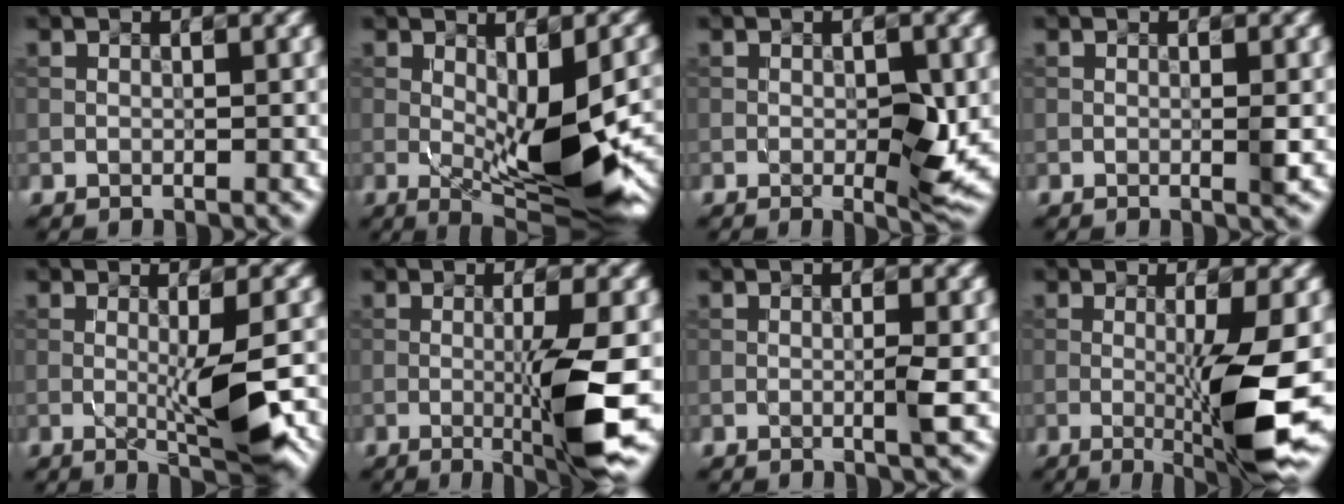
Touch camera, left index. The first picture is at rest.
{"total": 9.4, "force": [-1.3, 2.7, 8.9], "torque": [-0.143, -0.016, -0.010]}
{"total": 3.1, "force": [-0.5, 0.5, 3.0], "torque": [-0.049, -0.004, 0.000]}
{"total": 1.1, "force": [-0.1, 0.2, 1.1], "torque": [-0.019, -0.001, -0.002]}
{"total": 5.6, "force": [-0.8, 1.0, 5.4], "torque": [-0.082, -0.009, -0.003]}
{"total": 6.2, "force": [-1.3, 0.5, 6.1], "torque": [-0.100, -0.006, -0.016]}
{"total": 1.4, "force": [-0.2, 0.2, 1.4], "torque": [-0.027, -0.005, -0.005]}
{"total": 7.6, "force": [-1.3, 1.0, 7.4], "torque": [-0.117, -0.012, -0.011]}